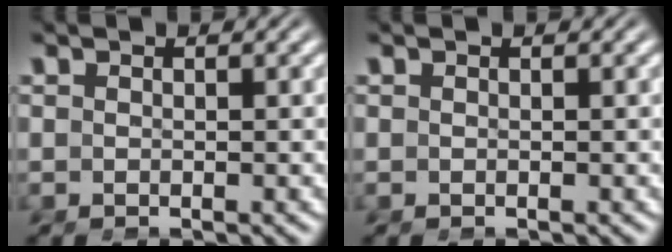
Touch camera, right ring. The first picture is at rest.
{"total": 0.0}